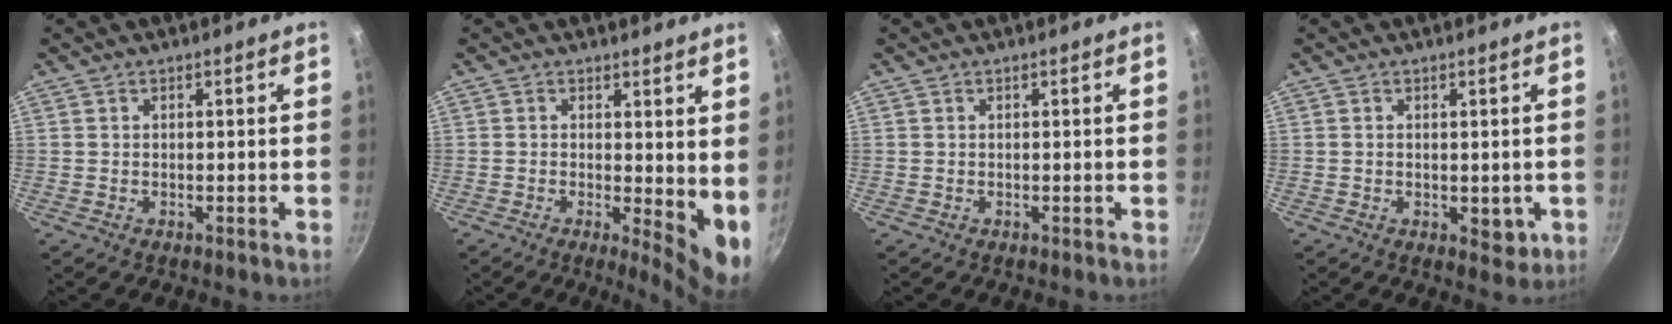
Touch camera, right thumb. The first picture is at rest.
{"total": 7.4, "force": [0.6, 2.8, 6.9], "torque": [-0.089, -0.022, 0.009]}
{"total": 0.0}
{"total": 3.8, "force": [-0.5, 2.2, 3.1], "torque": [-0.039, -0.010, -0.005]}